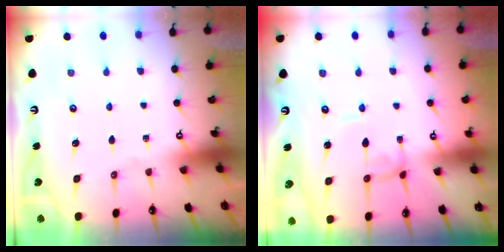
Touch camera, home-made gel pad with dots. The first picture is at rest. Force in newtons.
{"total": 1.0, "press": 1.0, "slide": 0.3}